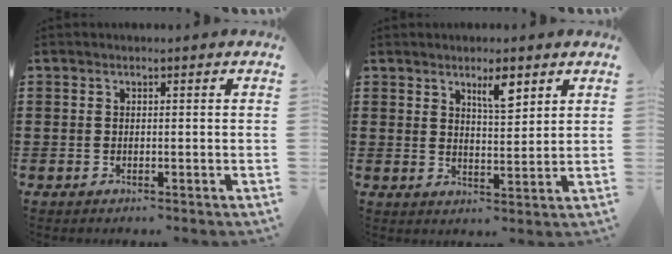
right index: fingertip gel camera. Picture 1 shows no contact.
{"total": 4.3, "force": [2.8, 1.2, 2.9], "torque": [-0.048, -0.001, 0.046]}